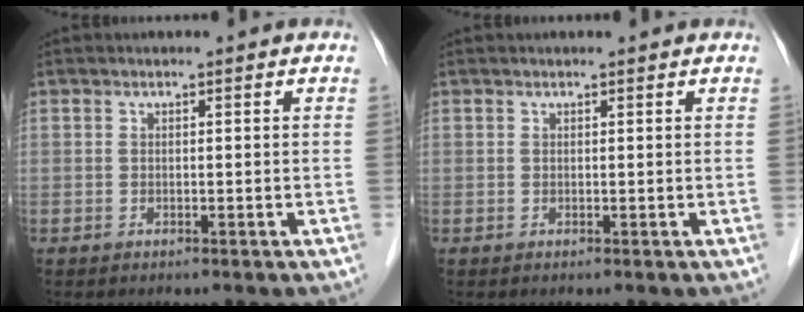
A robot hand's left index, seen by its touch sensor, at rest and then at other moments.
{"total": 1.3, "force": [1.2, 0.2, 0.6], "torque": [-0.008, 0.014, 0.016]}